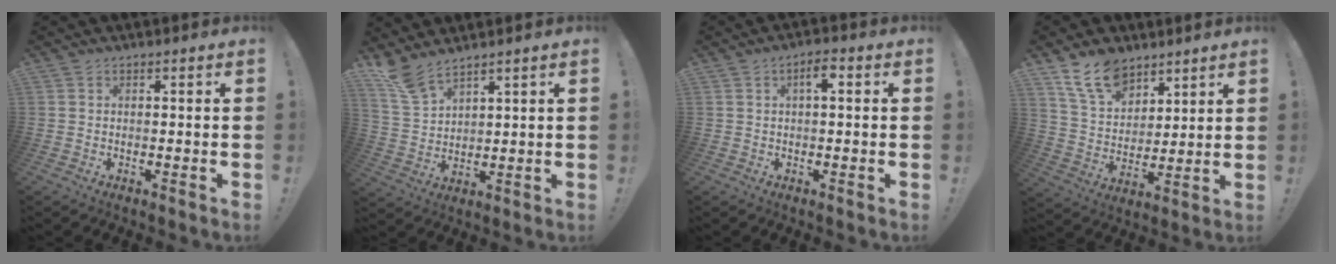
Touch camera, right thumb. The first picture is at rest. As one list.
[{"total": 7.9, "force": [6.7, 2.1, 3.7], "torque": [-0.071, -0.041, 0.128]}, {"total": 3.3, "force": [0.8, 0.9, 3.1], "torque": [-0.048, 0.004, 0.007]}, {"total": 12.8, "force": [9.3, 7.3, 5.1], "torque": [-0.098, -0.054, 0.179]}]